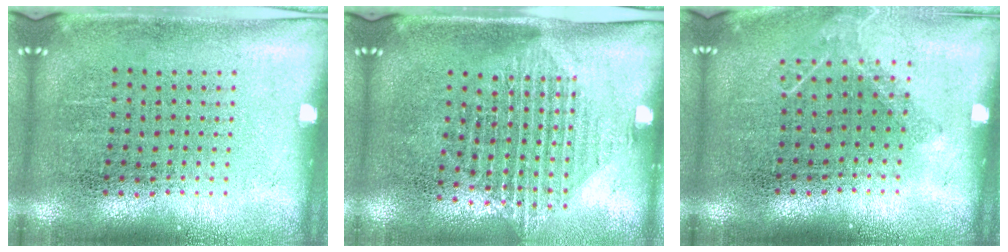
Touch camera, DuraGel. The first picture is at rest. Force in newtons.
{"total": 1.4, "press": 1.2, "slide": 0.8}
{"total": 0.9, "press": 0.9, "slide": 0.1}